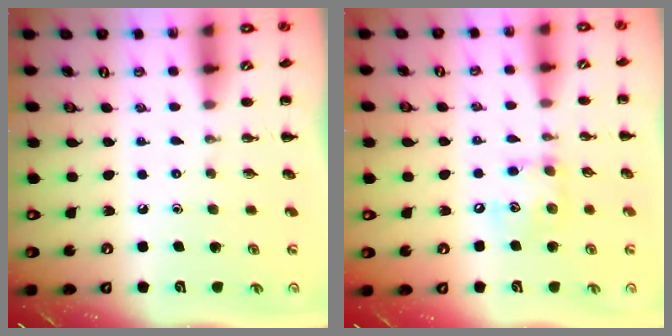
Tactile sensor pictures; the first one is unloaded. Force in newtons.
{"total": 8.6, "press": 8.5, "slide": 1.1}